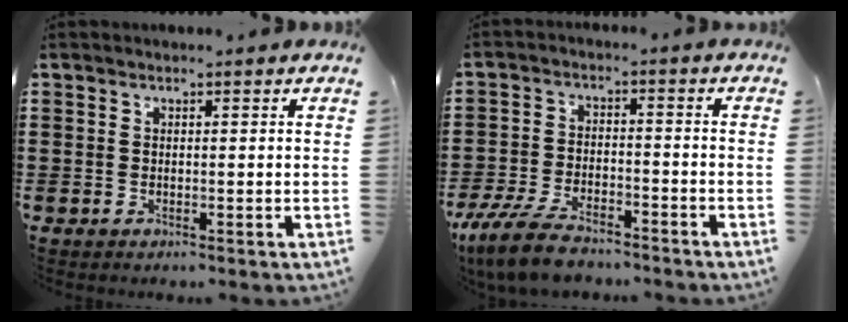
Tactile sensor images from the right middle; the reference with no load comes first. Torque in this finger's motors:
{"motor_torque": [1.93, -0.20, 0.72, 0.17]}